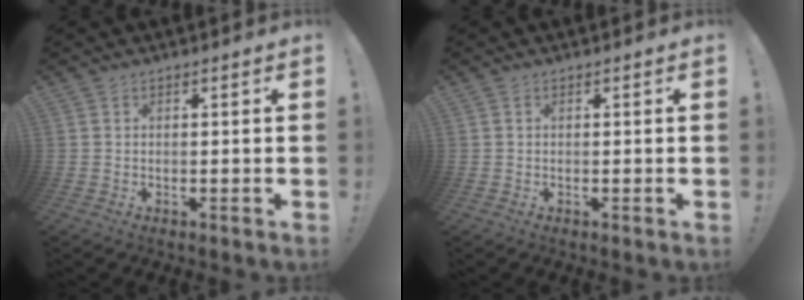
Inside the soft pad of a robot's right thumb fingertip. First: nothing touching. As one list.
[{"total": 0.0}]